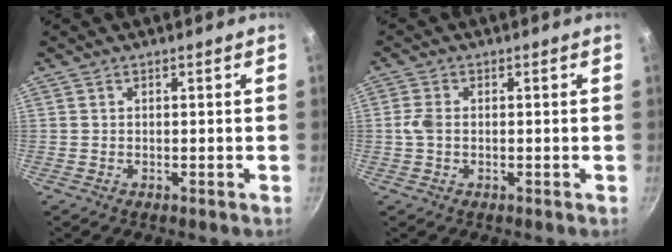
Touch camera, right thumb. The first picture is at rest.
{"total": 2.7, "force": [-0.2, 1.8, 2.0], "torque": [-0.044, 0.009, -0.006]}